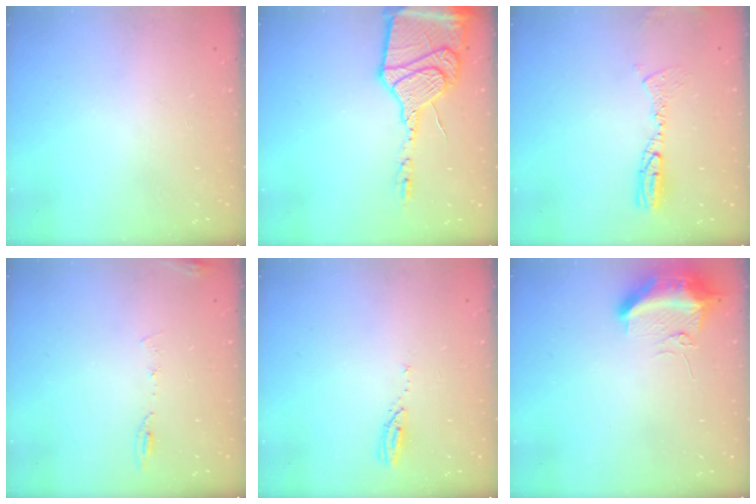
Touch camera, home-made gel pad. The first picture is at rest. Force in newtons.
{"total": 24.1, "press": 21.5, "slide": 10.8}
{"total": 9.6, "press": 9.5, "slide": 1.9}
{"total": 6.4, "press": 6.2, "slide": 1.6}
{"total": 3.0, "press": 2.9, "slide": 0.3}
{"total": 12.3, "press": 10.8, "slide": 5.9}